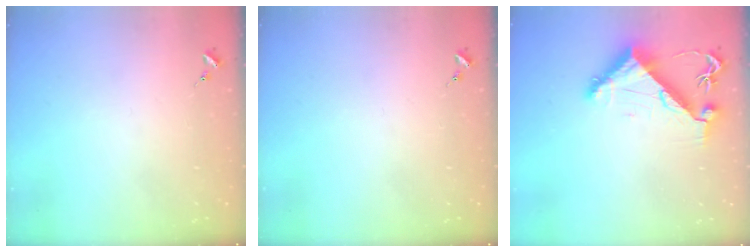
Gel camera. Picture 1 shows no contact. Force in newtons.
{"total": 0.0}
{"total": 8.5, "press": 8.4, "slide": 1.4}